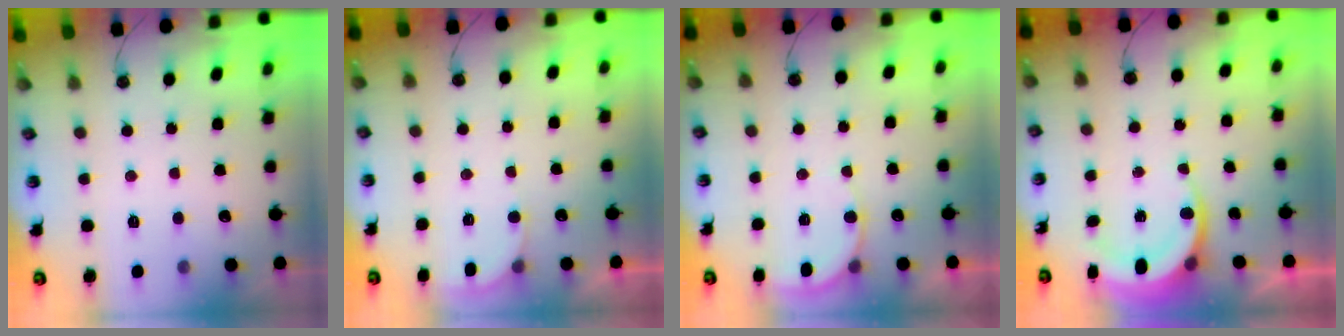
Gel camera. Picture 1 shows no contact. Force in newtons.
{"total": 3.1, "press": 3.0, "slide": 0.6}
{"total": 6.0, "press": 6.0, "slide": 0.9}
{"total": 5.7, "press": 5.5, "slide": 1.4}